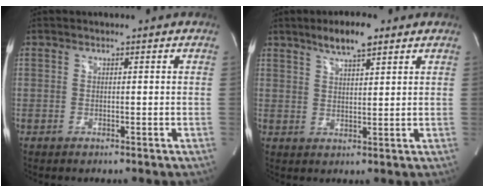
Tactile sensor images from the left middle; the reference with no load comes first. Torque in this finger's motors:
{"motor_torque": [0.44, -0.33, 0.04, 0.02]}